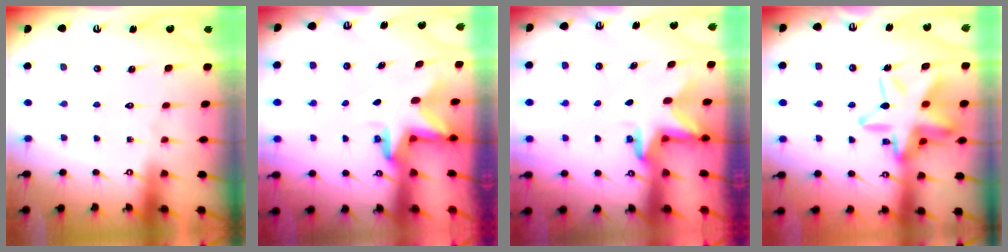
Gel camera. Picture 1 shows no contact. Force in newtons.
{"total": 3.2, "press": 3.2, "slide": 0.2}
{"total": 3.0, "press": 3.0, "slide": 0.1}
{"total": 19.6, "press": 19.5, "slide": 1.6}